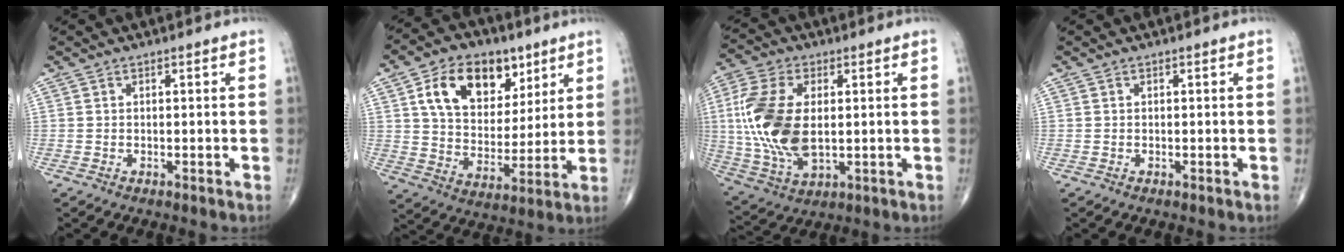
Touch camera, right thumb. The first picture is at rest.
{"total": 16.8, "force": [7.5, 11.2, 10.1], "torque": [-0.130, -0.023, 0.135]}
{"total": 17.2, "force": [1.1, 9.5, 14.3], "torque": [-0.317, -0.011, 0.026]}
{"total": 0.0}